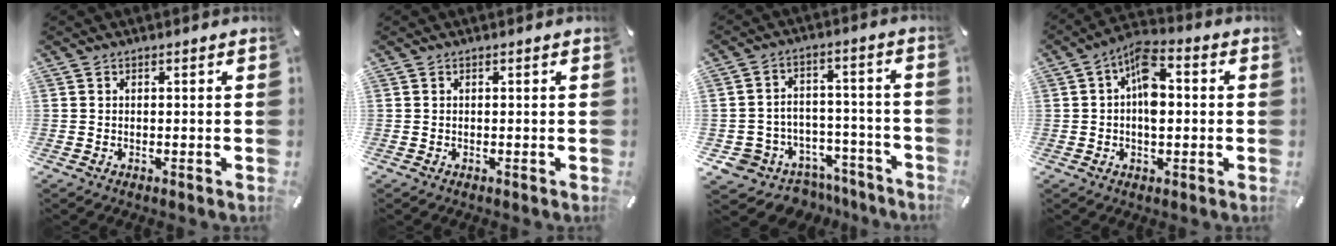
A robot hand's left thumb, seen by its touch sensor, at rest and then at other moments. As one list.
[{"total": 0.0}, {"total": 7.8, "force": [-4.7, 6.2, 0.8], "torque": [-0.011, 0.024, -0.075]}, {"total": 8.7, "force": [0.3, 5.2, 7.0], "torque": [-0.111, 0.005, 0.005]}]